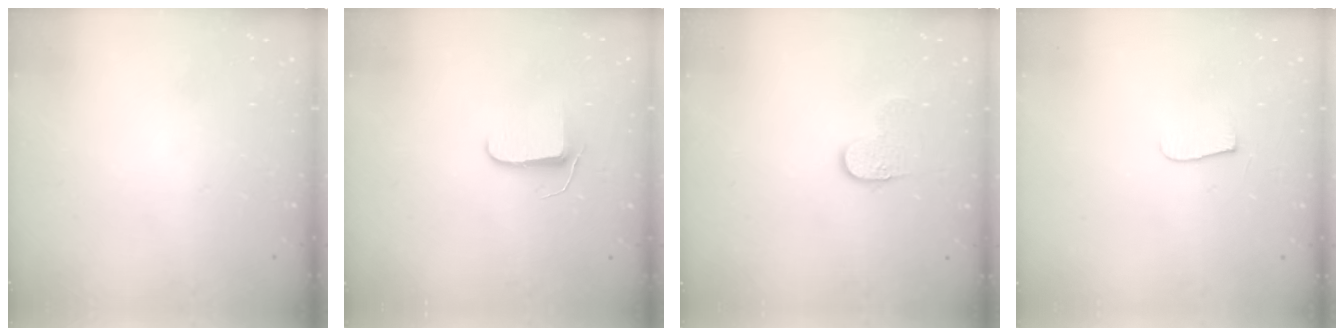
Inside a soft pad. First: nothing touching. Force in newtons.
{"total": 6.4, "press": 6.3, "slide": 0.8}
{"total": 6.0, "press": 6.0, "slide": 0.5}
{"total": 4.3, "press": 4.2, "slide": 0.5}